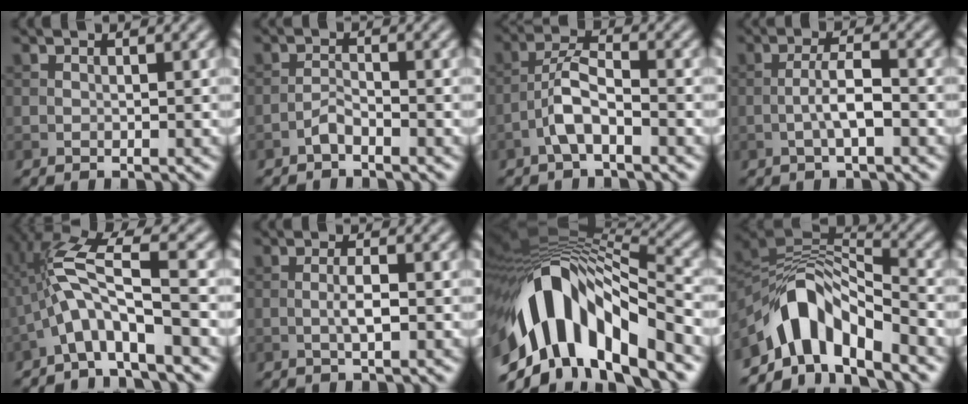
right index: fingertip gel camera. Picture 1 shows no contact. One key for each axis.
{"total": 1.4, "fx": -1.1, "fy": 0.3, "fz": 0.8, "tx": -0.016, "ty": 0.005, "tz": -0.026}
{"total": 3.6, "fx": -1.8, "fy": 1.1, "fz": 2.9, "tx": -0.060, "ty": 0.012, "tz": -0.042}
{"total": 3.1, "fx": -0.9, "fy": 0.7, "fz": 2.9, "tx": -0.055, "ty": 0.008, "tz": -0.020}
{"total": 6.7, "fx": -2.2, "fy": 1.3, "fz": 6.1, "tx": -0.128, "ty": 0.021, "tz": -0.051}
{"total": 2.0, "fx": -0.2, "fy": 0.3, "fz": 1.9, "tx": -0.039, "ty": 0.001, "tz": -0.006}
{"total": 13.7, "fx": -5.7, "fy": 6.5, "fz": 10.6, "tx": -0.185, "ty": 0.011, "tz": -0.097}
{"total": 8.9, "fx": -5.8, "fy": 3.9, "fz": 5.6, "tx": -0.080, "ty": 0.008, "tz": -0.112}